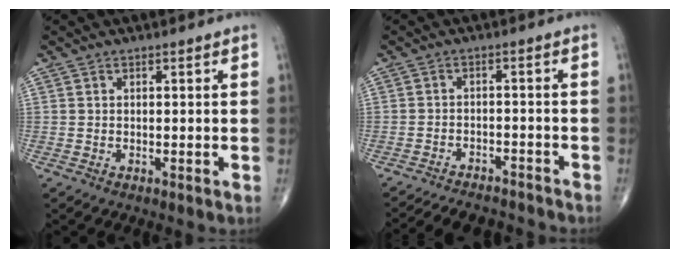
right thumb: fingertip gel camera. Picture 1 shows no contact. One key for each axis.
{"total": 9.8, "fx": -9.2, "fy": 2.9, "fz": 2.0, "tx": -0.030, "ty": 0.047, "tz": -0.122}